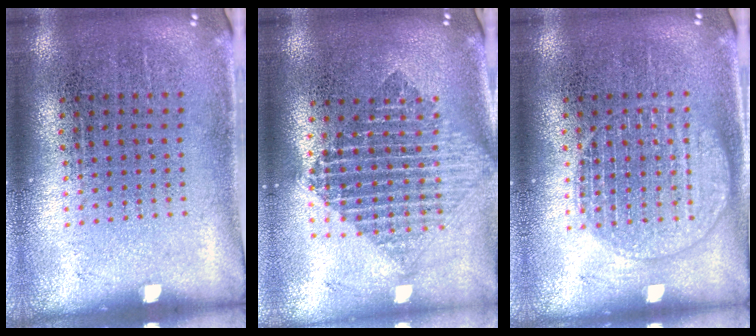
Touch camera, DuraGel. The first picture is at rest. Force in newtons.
{"total": 2.0, "press": 1.6, "slide": 1.2}
{"total": 2.6, "press": 2.6, "slide": 0.4}